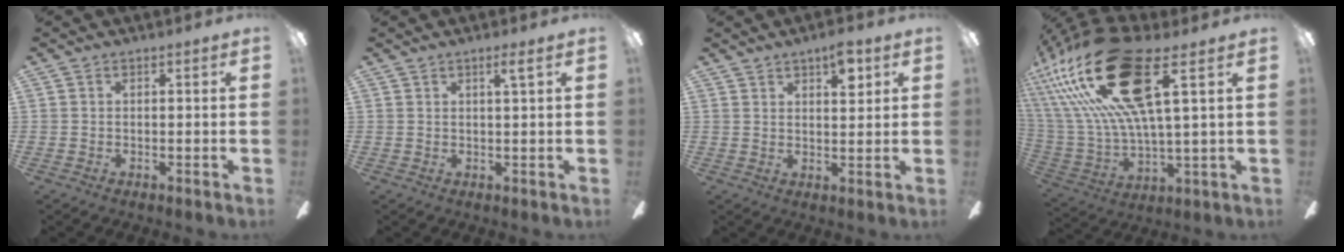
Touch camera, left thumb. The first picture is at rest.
{"total": 2.1, "force": [1.5, -0.2, 1.4], "torque": [-0.032, -0.003, 0.025]}
{"total": 5.6, "force": [3.6, 2.4, 3.5], "torque": [-0.035, -0.013, 0.057]}
{"total": 27.5, "force": [13.7, 8.7, 22.2], "torque": [-0.452, -0.059, 0.228]}